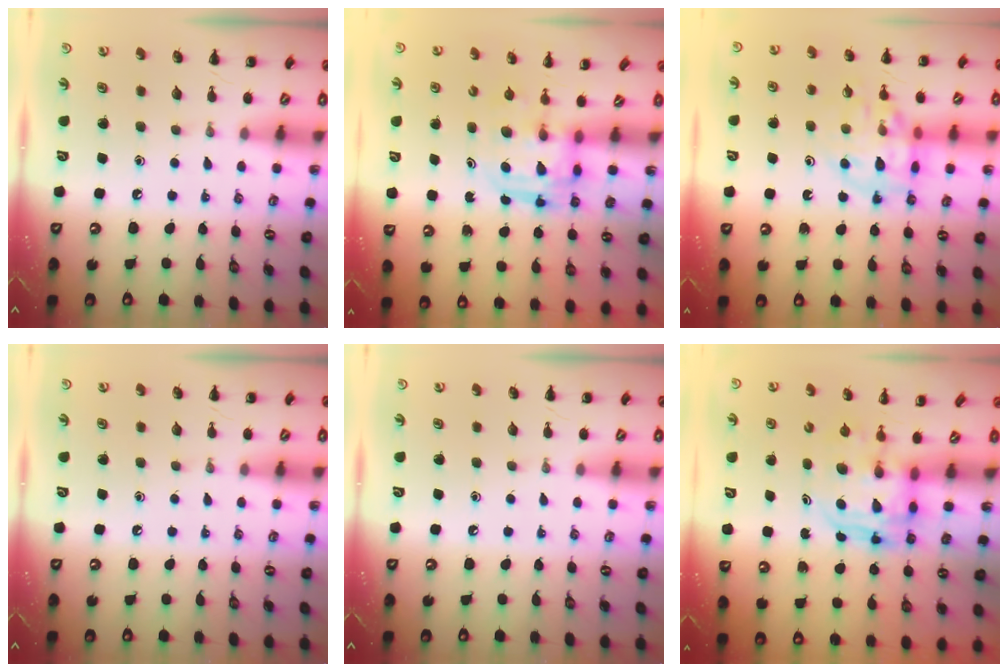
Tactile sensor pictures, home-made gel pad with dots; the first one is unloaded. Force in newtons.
{"total": 3.1, "press": 3.1, "slide": 0.3}
{"total": 13.2, "press": 13.0, "slide": 2.6}
{"total": 0.0}
{"total": 0.0}
{"total": 3.9, "press": 3.7, "slide": 1.1}